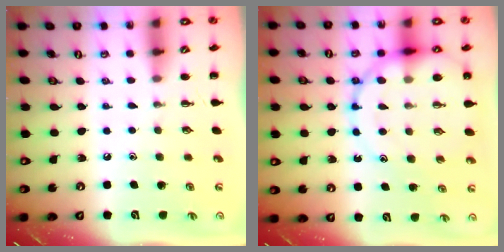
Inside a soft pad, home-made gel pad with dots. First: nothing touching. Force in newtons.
{"total": 19.3, "press": 18.8, "slide": 4.3}